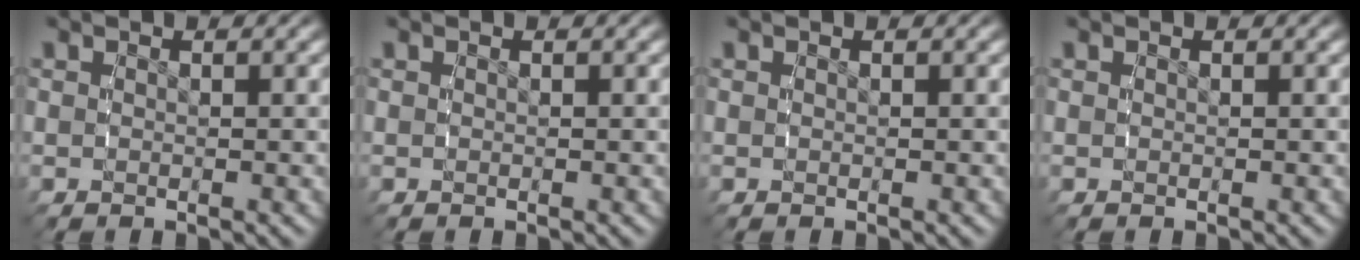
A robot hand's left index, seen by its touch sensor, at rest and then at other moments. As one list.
[{"total": 0.0}, {"total": 0.0}, {"total": 0.0}]